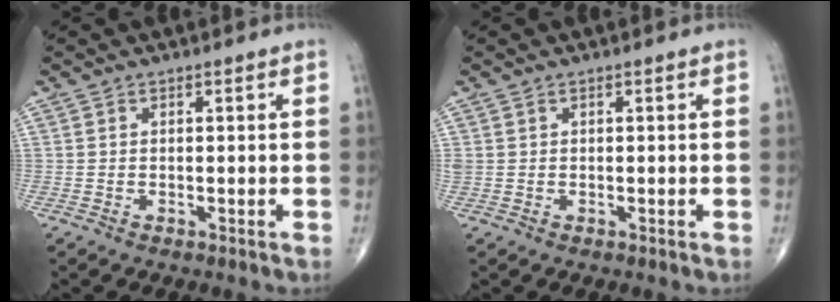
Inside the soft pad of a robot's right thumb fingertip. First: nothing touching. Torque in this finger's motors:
{"motor_torque": [0.39, -0.59, 0.08, 0.21, 0.00]}